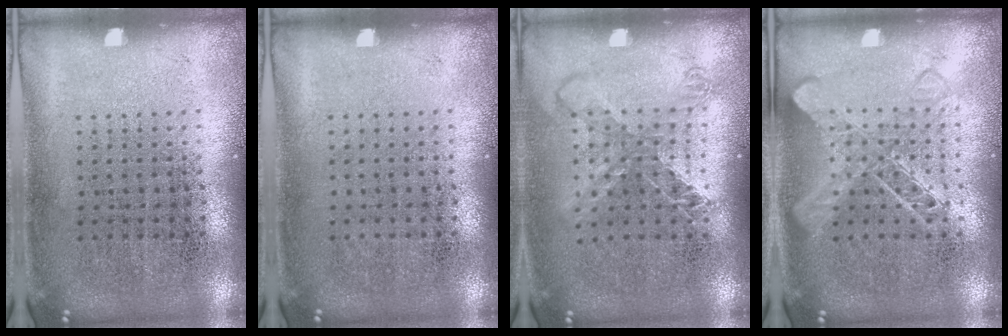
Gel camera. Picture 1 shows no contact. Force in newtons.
{"total": 0.0}
{"total": 1.5, "press": 1.3, "slide": 0.8}
{"total": 1.3, "press": 1.3, "slide": 0.3}